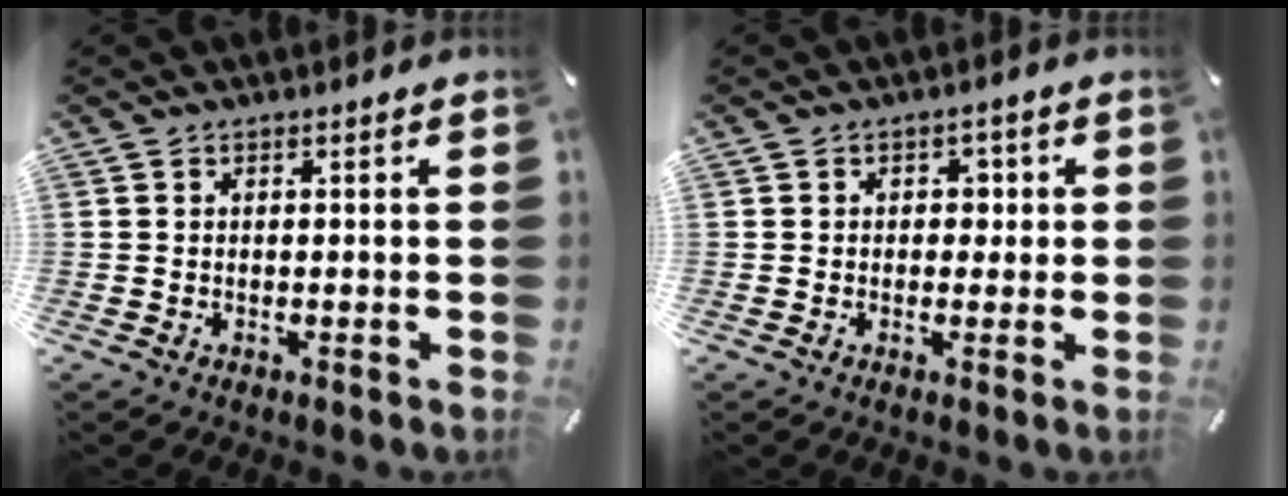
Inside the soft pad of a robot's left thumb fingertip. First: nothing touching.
{"total": 2.8, "force": [0.1, 2.2, 1.6], "torque": [-0.011, -0.001, -0.009]}